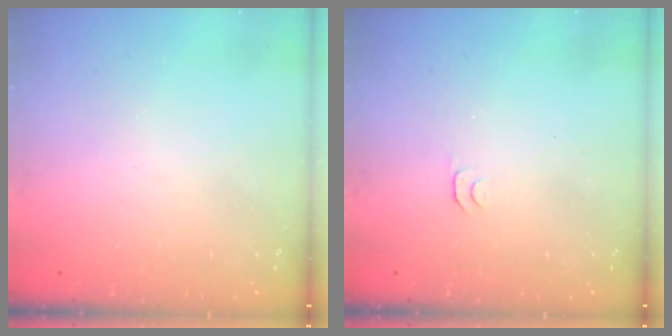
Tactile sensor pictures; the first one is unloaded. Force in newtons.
{"total": 3.5, "press": 3.4, "slide": 0.4}